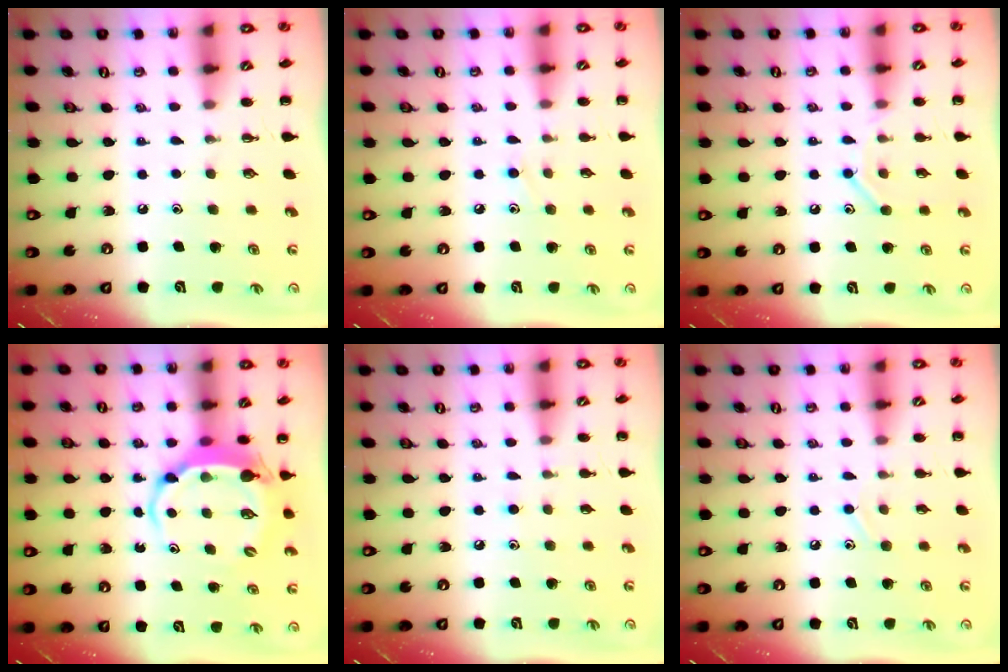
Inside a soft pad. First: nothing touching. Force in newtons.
{"total": 7.1, "press": 6.7, "slide": 2.4}
{"total": 8.4, "press": 8.3, "slide": 1.4}
{"total": 5.7, "press": 5.7, "slide": 0.9}
{"total": 5.4, "press": 5.0, "slide": 2.0}
{"total": 7.4, "press": 7.1, "slide": 2.0}